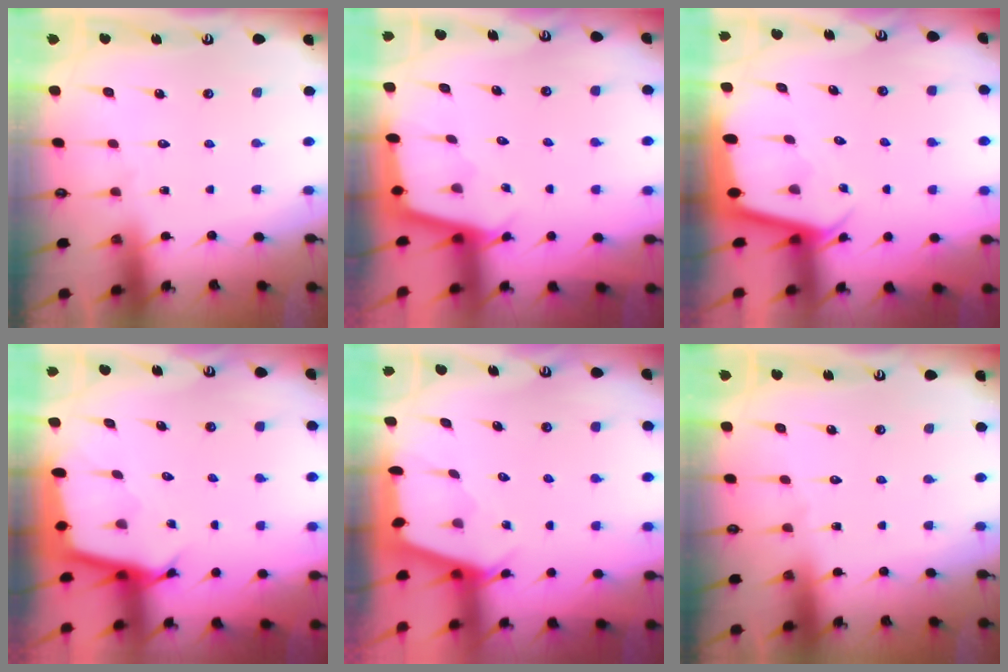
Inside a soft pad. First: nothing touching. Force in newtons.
{"total": 2.1, "press": 2.1, "slide": 0.2}
{"total": 2.5, "press": 2.5, "slide": 0.1}
{"total": 2.7, "press": 2.7, "slide": 0.1}
{"total": 2.4, "press": 2.4, "slide": 0.3}
{"total": 0.0}